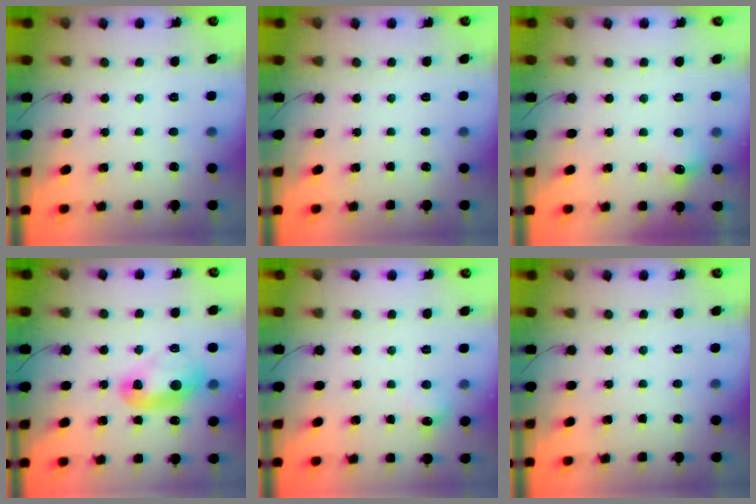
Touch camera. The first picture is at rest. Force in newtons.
{"total": 0.0}
{"total": 6.6, "press": 6.4, "slide": 1.5}
{"total": 10.1, "press": 10.0, "slide": 1.0}
{"total": 6.1, "press": 5.8, "slide": 1.9}
{"total": 0.0}